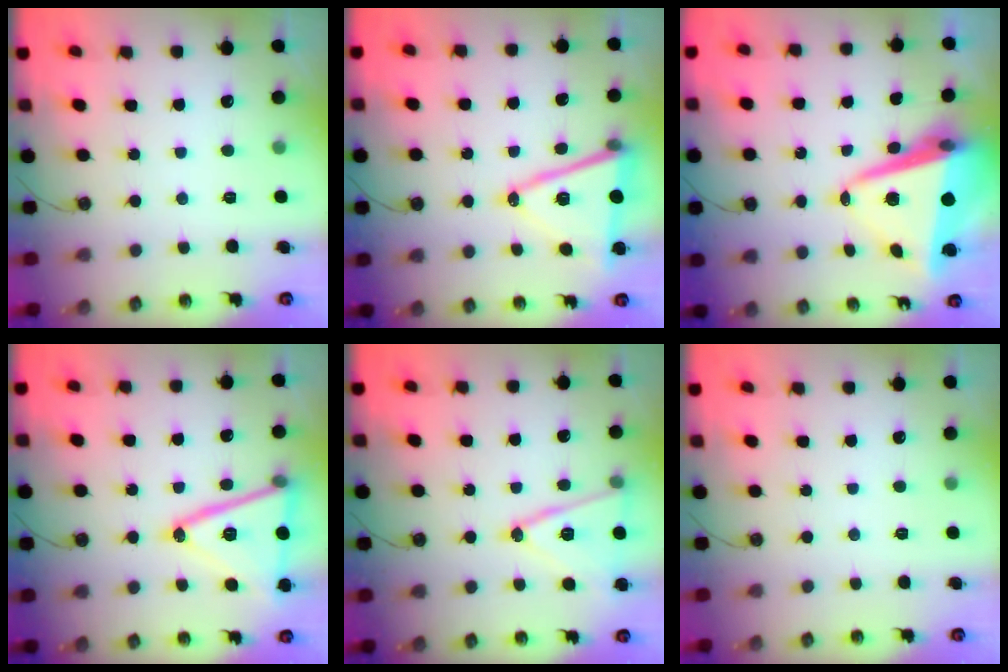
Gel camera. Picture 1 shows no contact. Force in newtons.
{"total": 14.7, "press": 14.2, "slide": 3.8}
{"total": 13.6, "press": 13.5, "slide": 1.6}
{"total": 20.3, "press": 20.1, "slide": 3.4}
{"total": 14.8, "press": 14.4, "slide": 3.4}
{"total": 0.0}